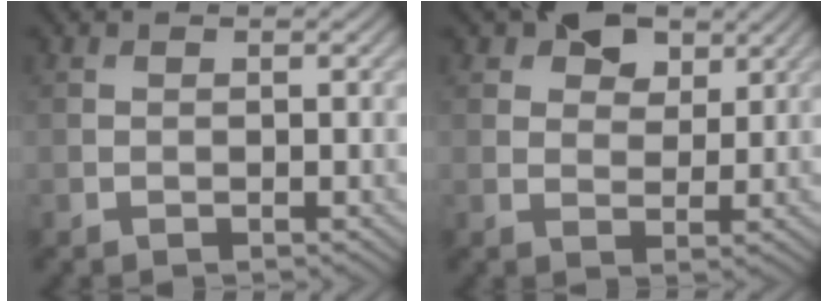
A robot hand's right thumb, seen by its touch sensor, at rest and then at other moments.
{"total": 5.8, "force": [3.4, 3.6, 3.1], "torque": [-0.049, 0.002, 0.053]}